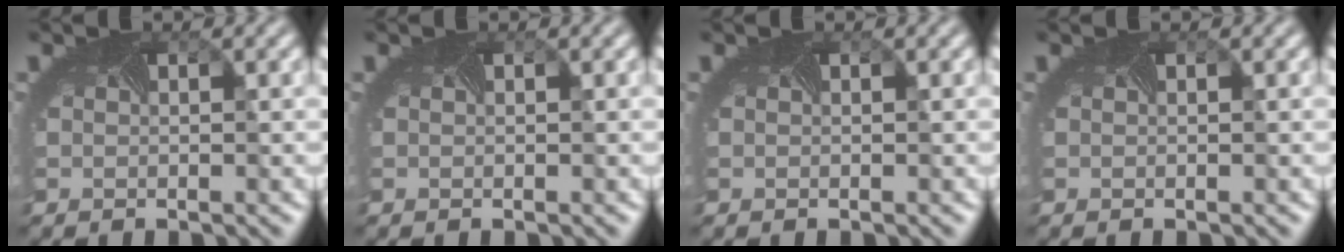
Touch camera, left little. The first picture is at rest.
{"total": 0.0}
{"total": 0.0}
{"total": 0.0}